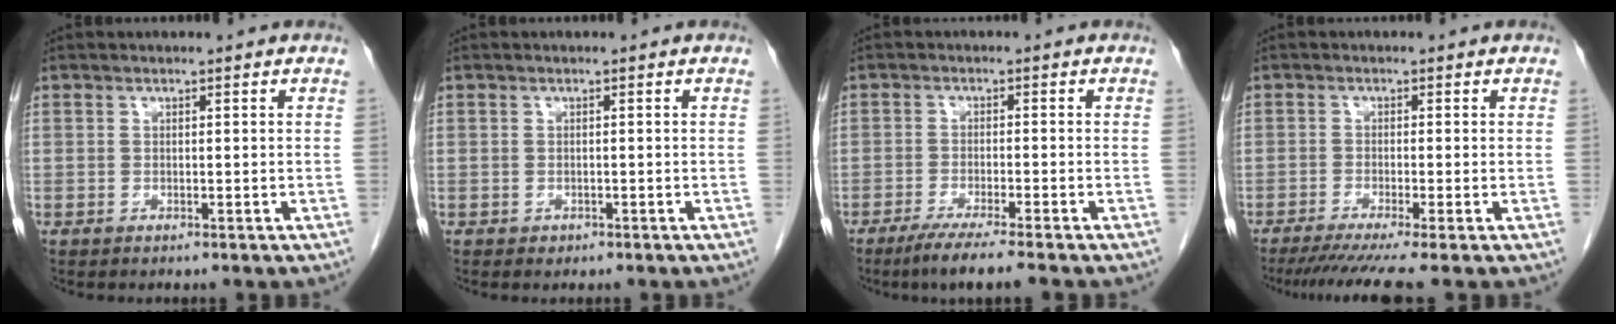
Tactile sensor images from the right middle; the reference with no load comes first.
{"total": 0.6, "force": [-0.3, 0.6, 0.1], "torque": [-0.004, 0.002, 0.000]}
{"total": 6.4, "force": [-5.0, -0.6, 4.0], "torque": [-0.062, -0.017, -0.083]}
{"total": 7.2, "force": [-5.6, -1.1, 4.3], "torque": [-0.061, -0.023, -0.090]}